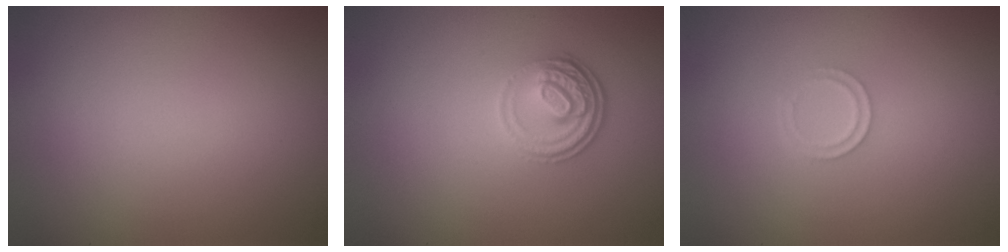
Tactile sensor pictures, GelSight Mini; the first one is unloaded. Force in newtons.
{"total": 2.8, "press": 2.3, "slide": 1.7}
{"total": 1.2, "press": 1.2, "slide": 0.2}